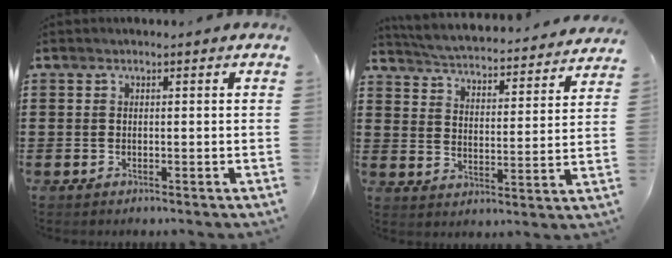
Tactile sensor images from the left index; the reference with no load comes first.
{"total": 3.6, "force": [3.6, -0.4, 0.4], "torque": [-0.032, -0.036, 0.053]}